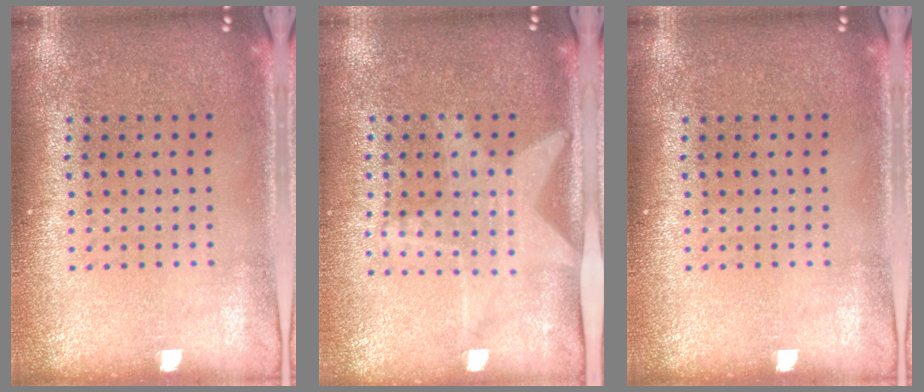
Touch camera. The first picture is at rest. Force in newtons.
{"total": 1.4, "press": 1.4, "slide": 0.3}
{"total": 0.0}